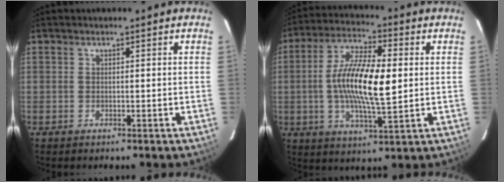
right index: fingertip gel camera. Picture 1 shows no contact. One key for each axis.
{"total": 14.0, "fx": 0.5, "fy": 4.1, "fz": 13.3, "tx": -0.257, "ty": 0.008, "tz": 0.004}